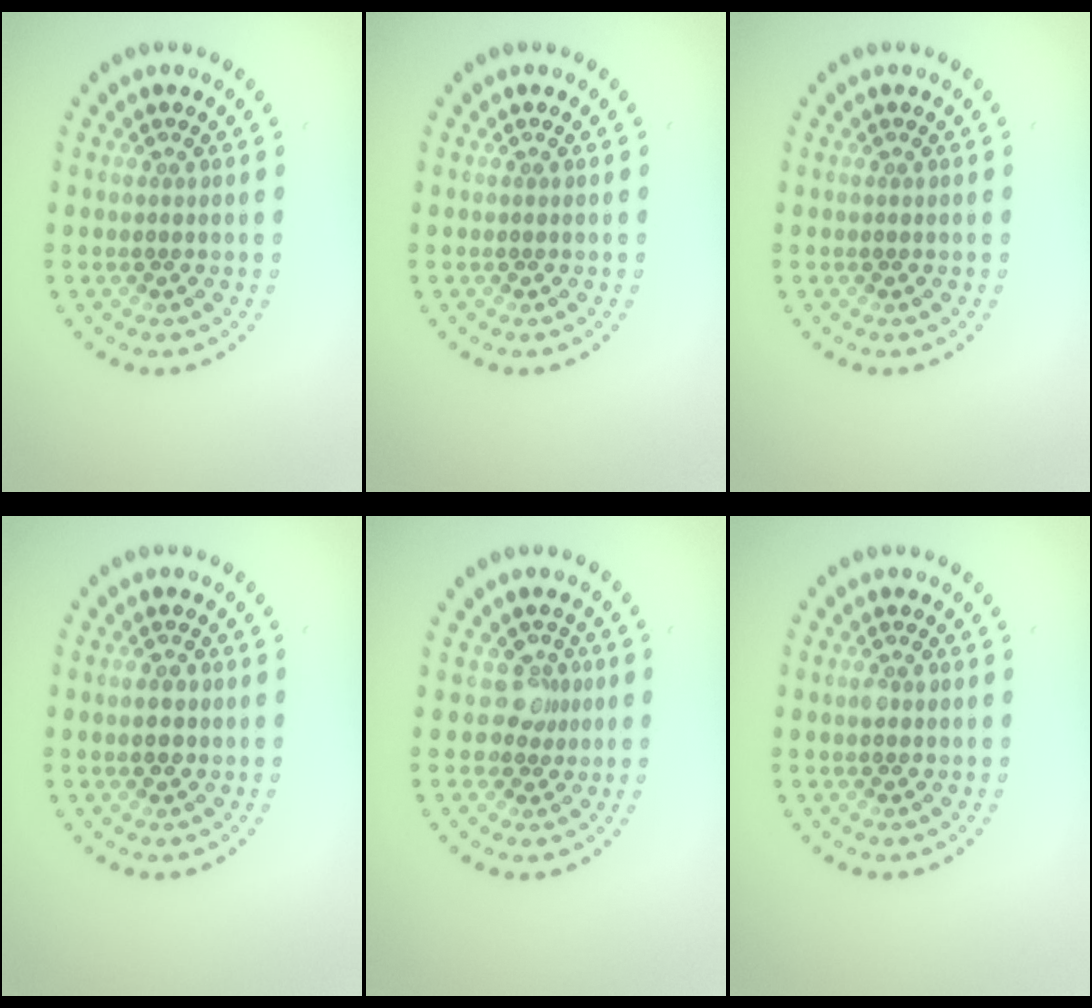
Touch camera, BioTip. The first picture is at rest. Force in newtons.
{"total": 0.0}
{"total": 0.0}
{"total": 2.1, "press": 2.1, "slide": 0.0}
{"total": 2.1, "press": 1.6, "slide": 1.3}
{"total": 1.4, "press": 1.4, "slide": 0.0}